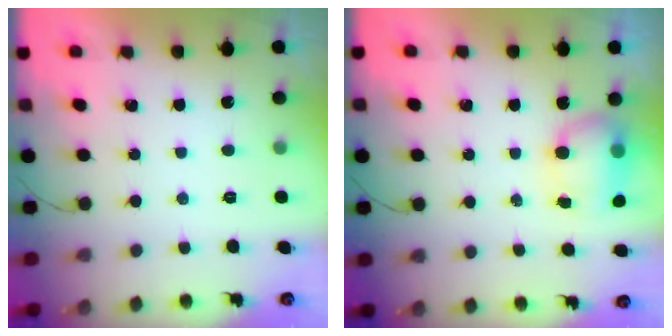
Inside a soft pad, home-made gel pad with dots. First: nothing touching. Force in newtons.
{"total": 7.1, "press": 7.0, "slide": 1.3}